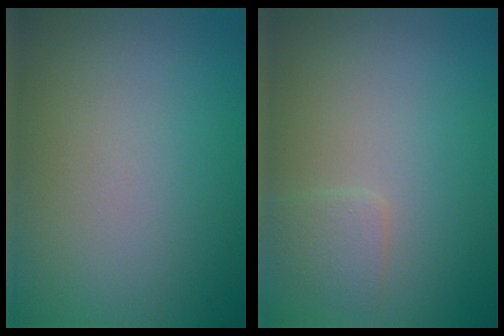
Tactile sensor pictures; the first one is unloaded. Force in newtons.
{"total": 1.3, "press": 1.3, "slide": 0.0}